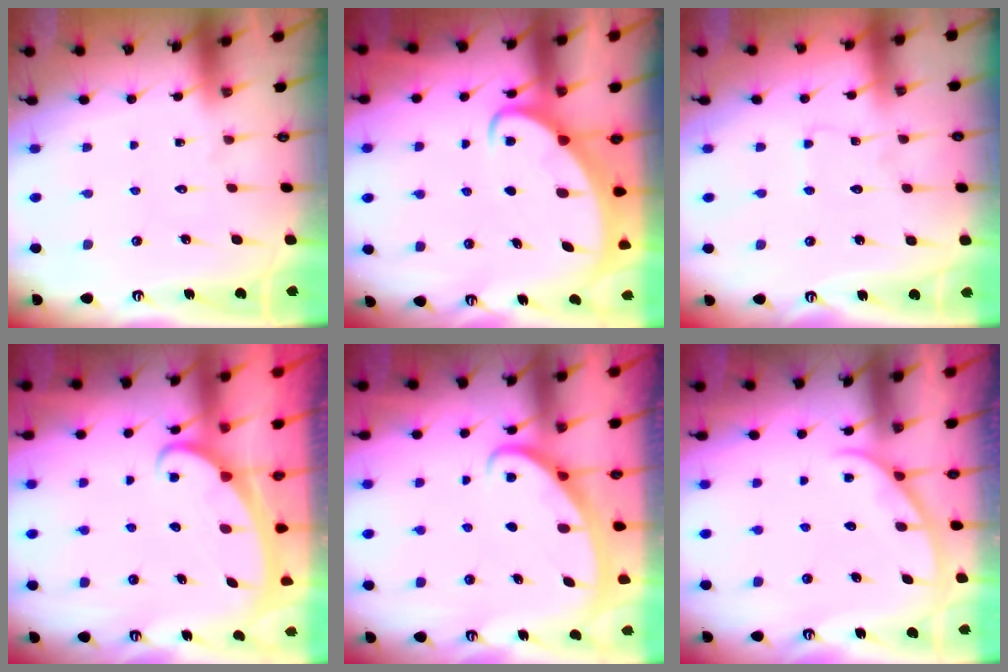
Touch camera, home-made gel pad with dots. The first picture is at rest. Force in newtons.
{"total": 2.5, "press": 2.4, "slide": 0.3}
{"total": 1.8, "press": 1.8, "slide": 0.1}
{"total": 2.3, "press": 2.3, "slide": 0.3}
{"total": 3.0, "press": 3.0, "slide": 0.3}
{"total": 1.6, "press": 1.6, "slide": 0.3}